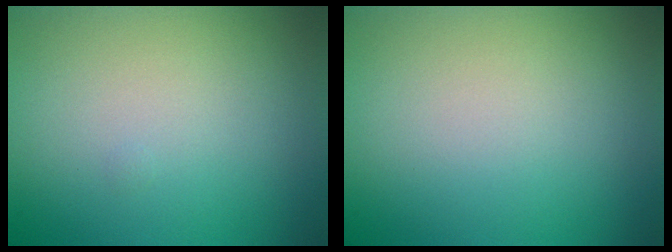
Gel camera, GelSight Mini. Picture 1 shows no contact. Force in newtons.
{"total": 0.0}